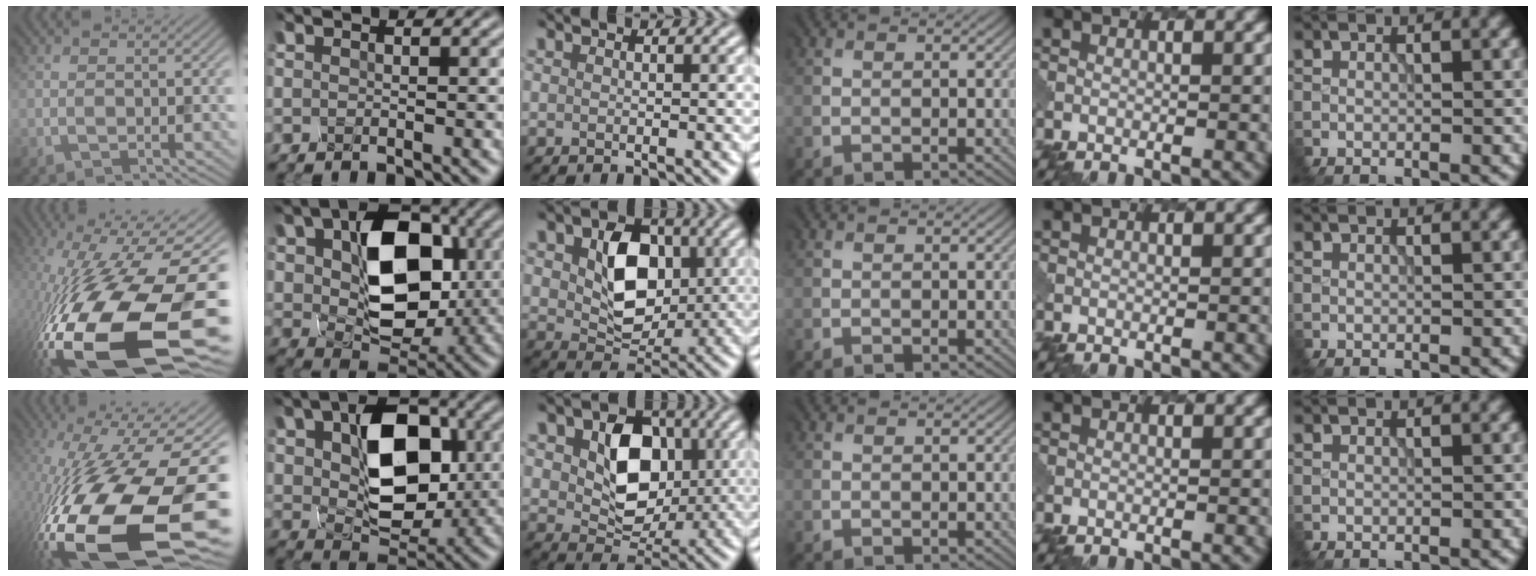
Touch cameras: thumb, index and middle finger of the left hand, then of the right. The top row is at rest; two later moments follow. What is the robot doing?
{"motion": "disassemble", "object": "battery cover"}